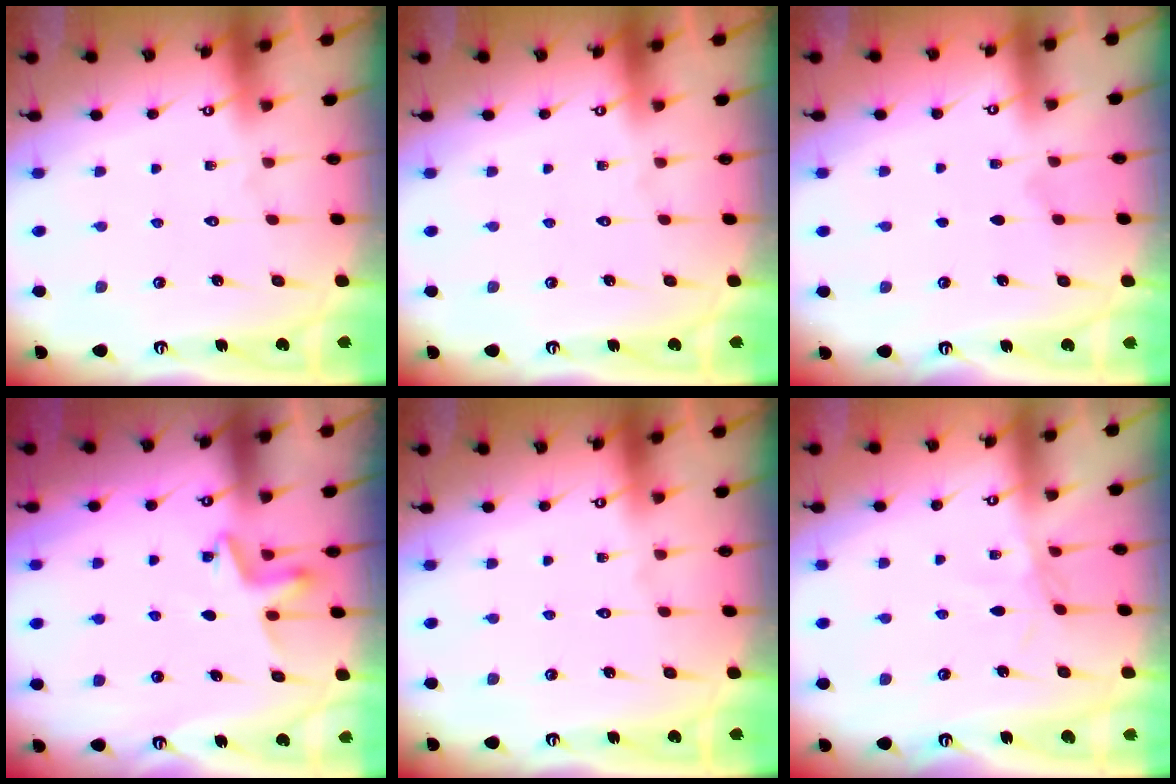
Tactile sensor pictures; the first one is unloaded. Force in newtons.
{"total": 0.0}
{"total": 2.7, "press": 2.3, "slide": 1.6}
{"total": 4.1, "press": 4.1, "slide": 0.4}
{"total": 0.0}
{"total": 1.7, "press": 1.6, "slide": 0.3}